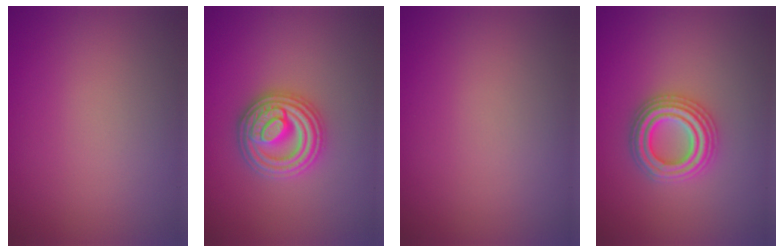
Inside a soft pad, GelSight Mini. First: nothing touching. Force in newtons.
{"total": 4.9, "press": 4.8, "slide": 0.7}
{"total": 0.0}
{"total": 4.0, "press": 4.0, "slide": 0.8}